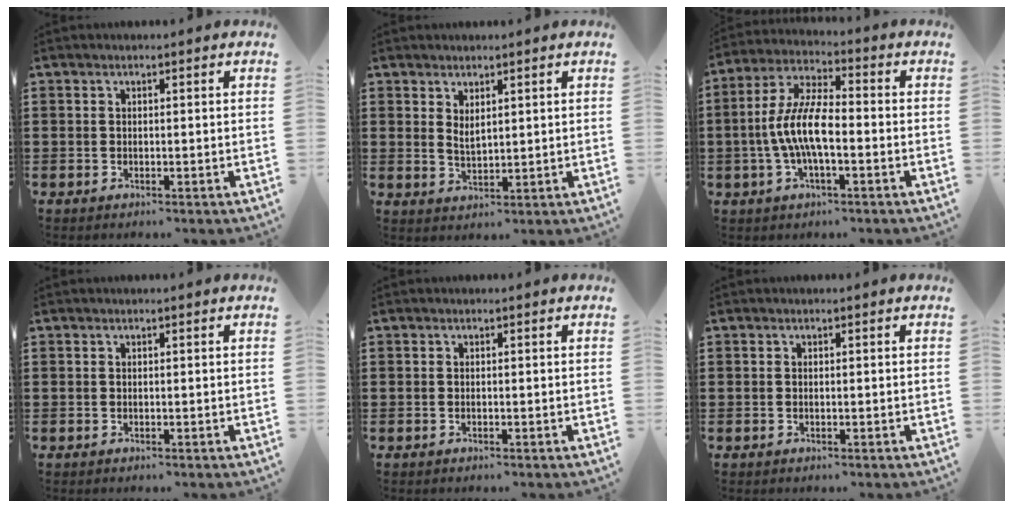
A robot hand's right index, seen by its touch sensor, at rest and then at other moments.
{"total": 2.3, "force": [1.6, 0.8, 1.4], "torque": [-0.029, 0.002, 0.029]}
{"total": 8.8, "force": [-1.8, 2.8, 8.2], "torque": [-0.188, -0.013, -0.041]}
{"total": 0.0}
{"total": 0.0}
{"total": 0.0}